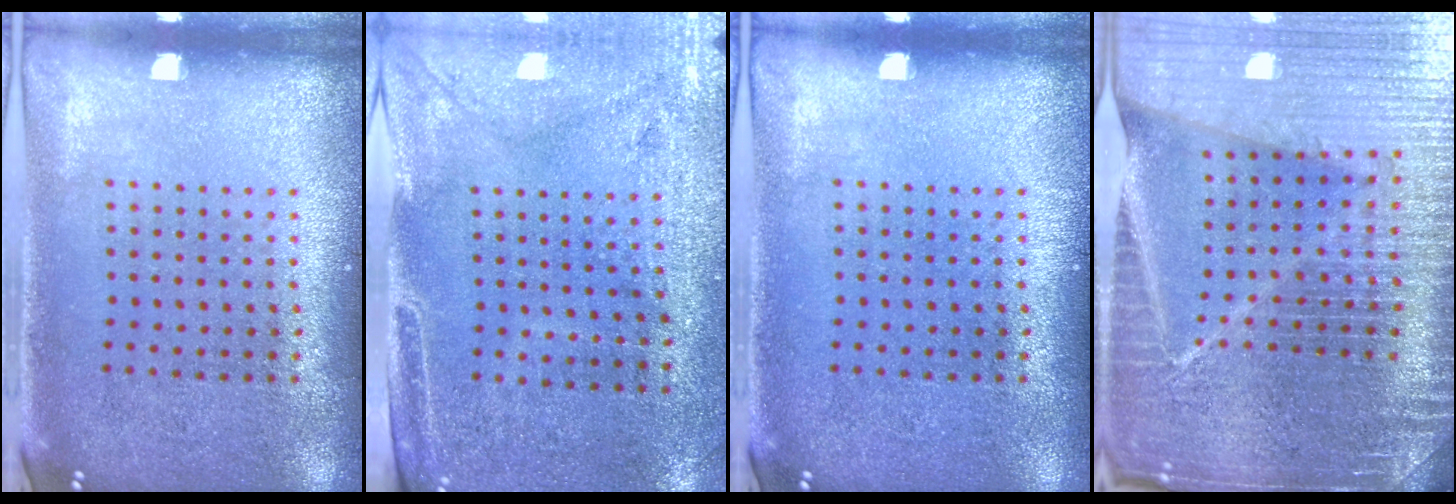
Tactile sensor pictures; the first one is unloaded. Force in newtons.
{"total": 2.9, "press": 2.5, "slide": 1.6}
{"total": 0.0}
{"total": 6.3, "press": 5.5, "slide": 3.1}